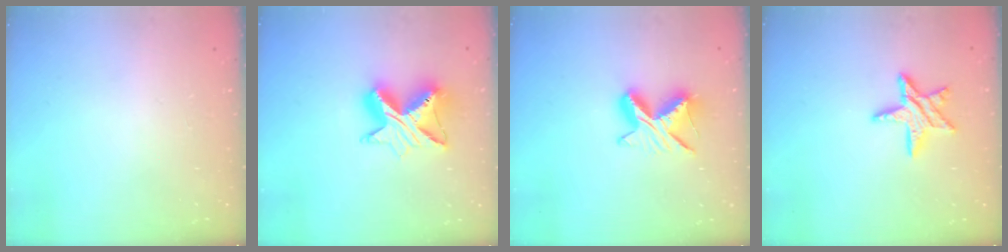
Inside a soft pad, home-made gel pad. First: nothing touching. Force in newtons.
{"total": 10.3, "press": 10.3, "slide": 0.9}
{"total": 9.0, "press": 9.0, "slide": 0.7}
{"total": 9.8, "press": 9.8, "slide": 0.7}